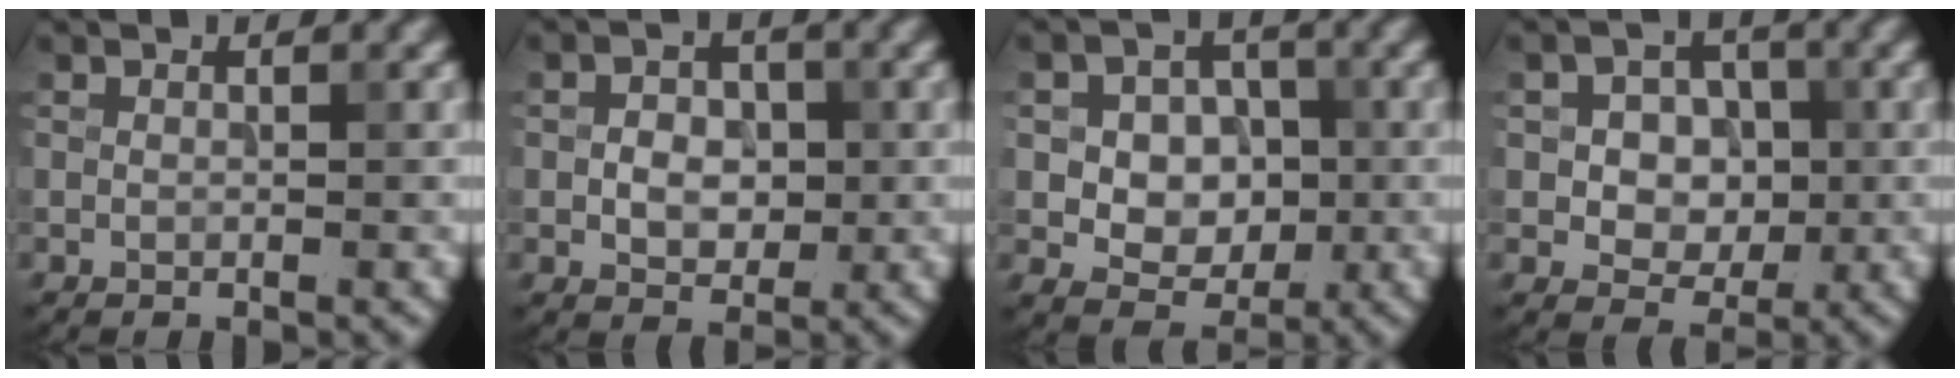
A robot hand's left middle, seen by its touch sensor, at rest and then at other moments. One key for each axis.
{"total": 3.2, "fx": -0.2, "fy": 2.4, "fz": 2.0, "tx": -0.030, "ty": 0.001, "tz": -0.007}
{"total": 6.0, "fx": 0.1, "fy": 4.9, "fz": 3.4, "tx": -0.039, "ty": 0.013, "tz": -0.014}
{"total": 4.6, "fx": 0.2, "fy": 3.8, "fz": 2.6, "tx": -0.031, "ty": 0.007, "tz": -0.012}